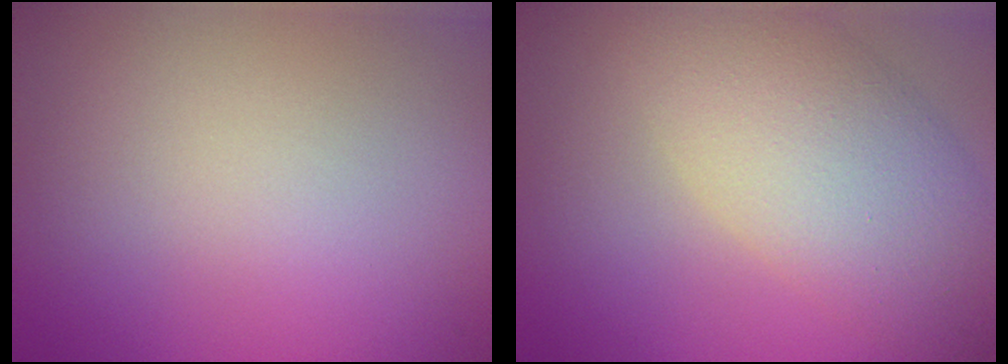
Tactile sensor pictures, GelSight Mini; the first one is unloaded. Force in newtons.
{"total": 7.3, "press": 7.3, "slide": 0.5}